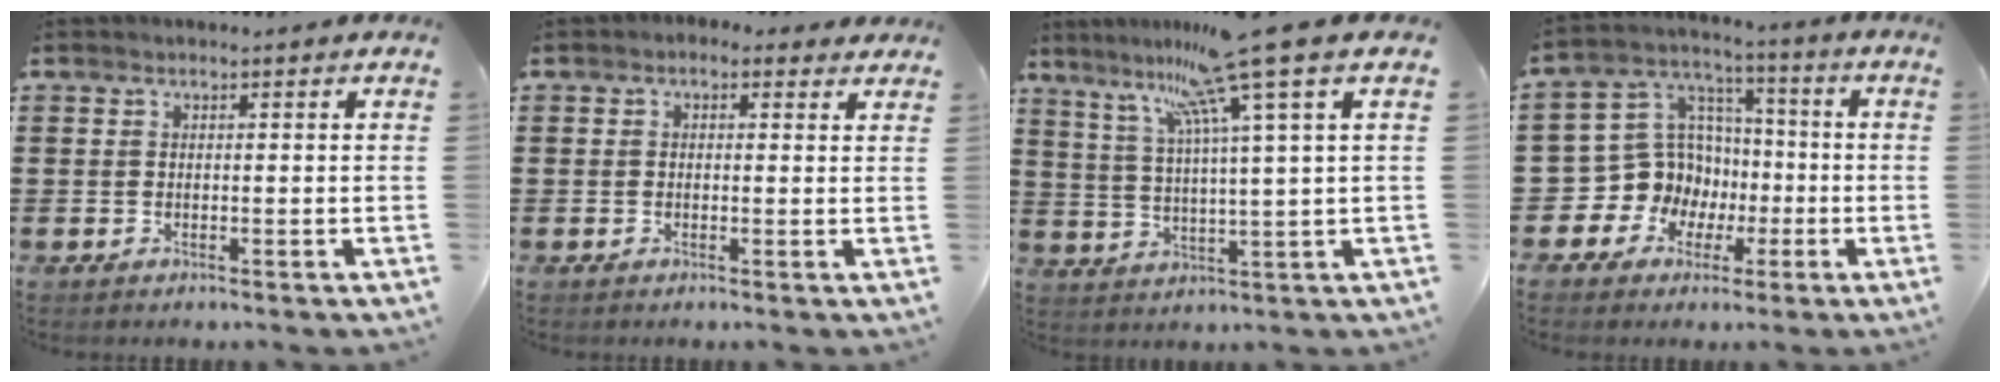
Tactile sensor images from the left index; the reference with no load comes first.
{"total": 1.3, "force": [0.4, 1.1, 0.6], "torque": [-0.016, 0.007, 0.006]}
{"total": 11.0, "force": [7.4, -2.0, 7.9], "torque": [-0.168, -0.038, 0.110]}
{"total": 10.0, "force": [-1.5, 9.6, 2.0], "torque": [-0.095, -0.002, -0.020]}